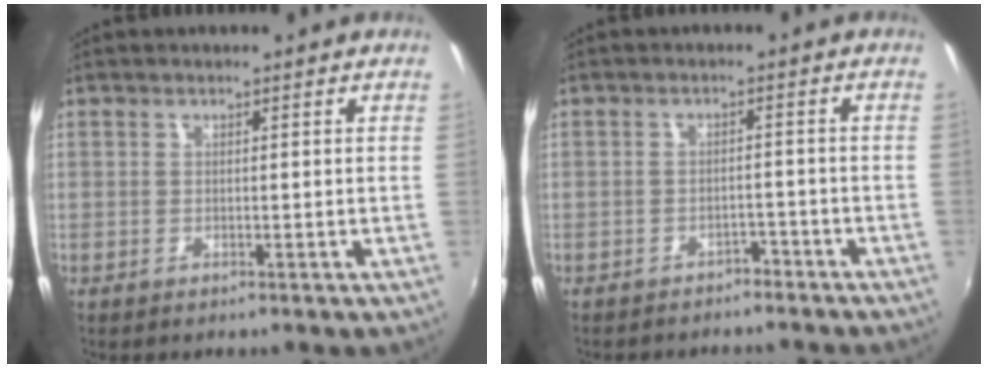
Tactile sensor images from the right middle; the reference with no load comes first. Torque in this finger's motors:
{"motor_torque": [0.32, -0.59, 0.17, 0.04]}